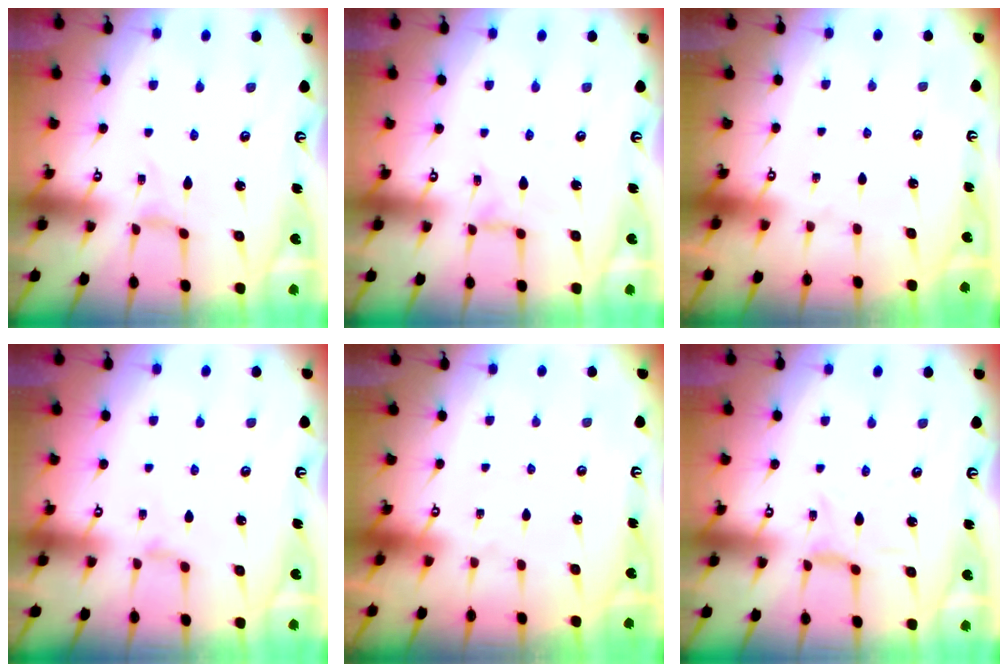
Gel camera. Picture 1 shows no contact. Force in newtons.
{"total": 1.0, "press": 1.0, "slide": 0.3}
{"total": 0.0}
{"total": 1.5, "press": 1.5, "slide": 0.3}
{"total": 0.0}
{"total": 0.0}